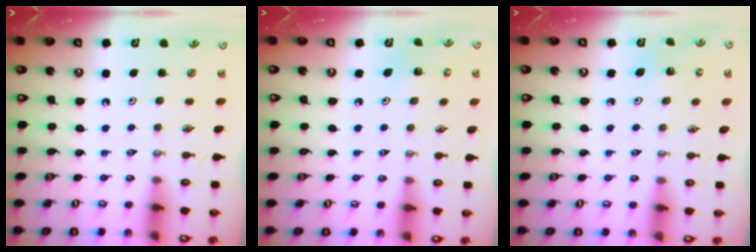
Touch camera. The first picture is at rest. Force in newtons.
{"total": 3.6, "press": 3.6, "slide": 0.4}
{"total": 3.7, "press": 3.6, "slide": 0.9}